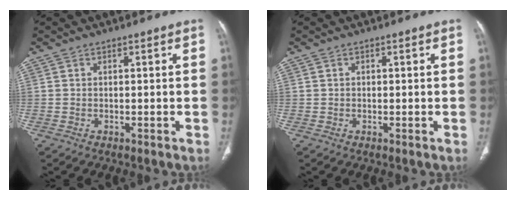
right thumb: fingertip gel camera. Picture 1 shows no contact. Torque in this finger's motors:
{"motor_torque": [-0.40, 0.21, 0.04, 0.13, -0.02]}